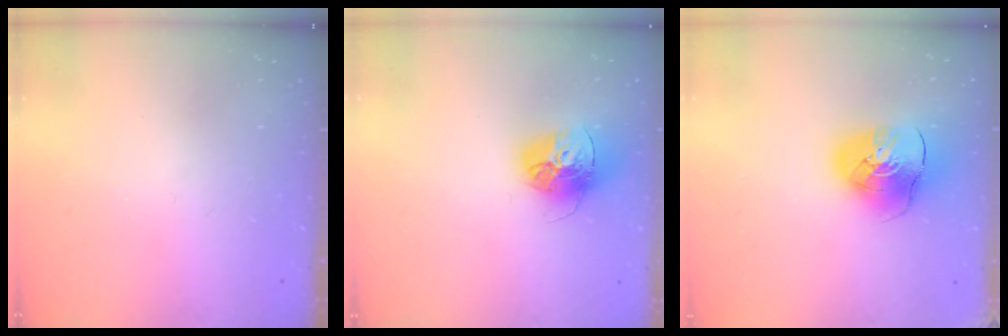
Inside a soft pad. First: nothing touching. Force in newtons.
{"total": 15.1, "press": 15.0, "slide": 1.5}
{"total": 12.7, "press": 12.5, "slide": 1.8}